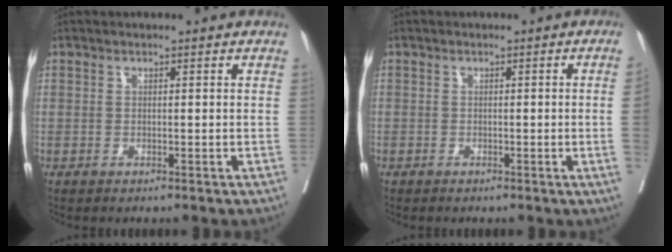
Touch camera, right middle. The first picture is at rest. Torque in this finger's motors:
{"motor_torque": [1.03, -1.02, -0.99, -0.21]}